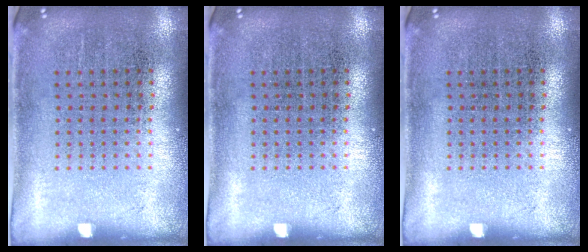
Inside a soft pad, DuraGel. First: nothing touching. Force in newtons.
{"total": 0.0}
{"total": 0.0}